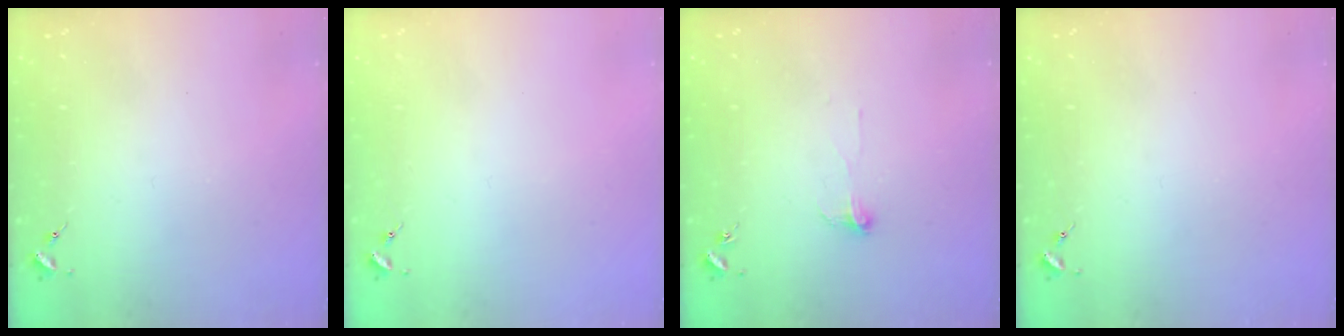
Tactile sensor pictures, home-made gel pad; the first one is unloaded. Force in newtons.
{"total": 0.0}
{"total": 3.6, "press": 3.6, "slide": 0.3}
{"total": 0.0}